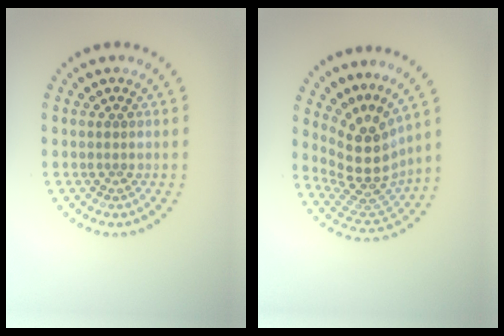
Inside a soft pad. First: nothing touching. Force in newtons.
{"total": 5.0, "press": 3.6, "slide": 3.6}